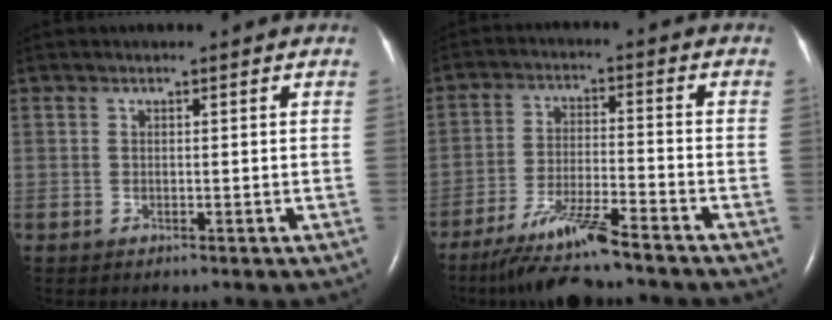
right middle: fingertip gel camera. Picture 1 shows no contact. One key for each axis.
{"total": 9.2, "fx": -7.5, "fy": -0.1, "fz": 5.3, "tx": -0.102, "ty": -0.031, "tz": -0.137}